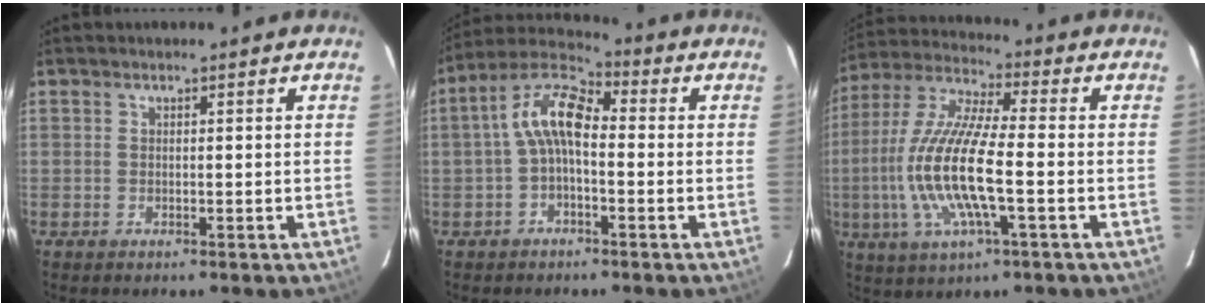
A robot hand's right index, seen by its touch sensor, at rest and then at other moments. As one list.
[{"total": 8.2, "force": [-0.6, 3.8, 7.2], "torque": [-0.152, 0.029, -0.018]}, {"total": 16.4, "force": [-3.0, 3.3, 15.8], "torque": [-0.321, -0.009, -0.060]}]